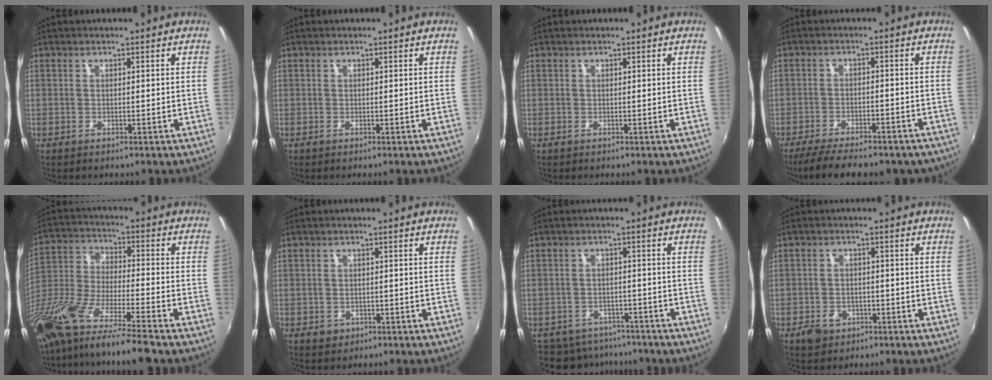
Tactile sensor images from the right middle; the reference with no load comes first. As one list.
[{"total": 0.0}, {"total": 0.0}, {"total": 16.0, "force": [-12.9, 4.8, 8.1], "torque": [-0.159, -0.028, -0.177]}, {"total": 20.2, "force": [-15.7, 1.2, 12.7], "torque": [-0.242, -0.048, -0.298]}, {"total": 2.5, "force": [-1.0, 2.1, 0.8], "torque": [-0.020, -0.001, -0.011]}, {"total": 10.6, "force": [-8.9, 5.2, 2.5], "torque": [-0.067, 0.001, -0.121]}, {"total": 4.7, "force": [-2.7, 3.5, 1.7], "torque": [-0.052, 0.004, -0.039]}]